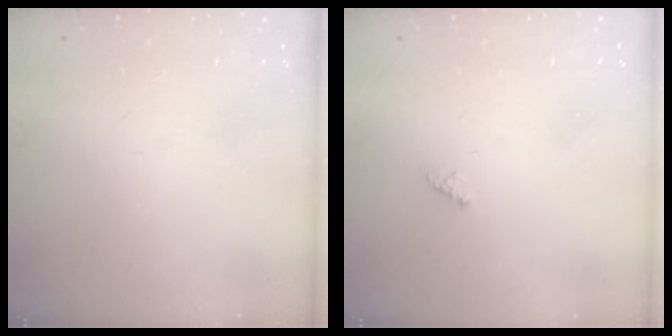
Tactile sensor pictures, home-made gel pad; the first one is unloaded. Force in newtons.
{"total": 1.5, "press": 1.4, "slide": 0.4}